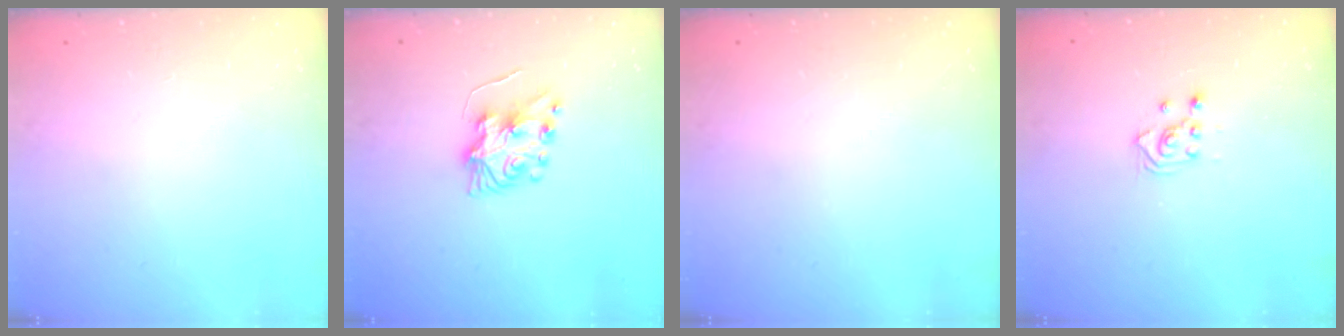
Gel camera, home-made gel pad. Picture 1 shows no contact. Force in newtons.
{"total": 7.8, "press": 7.8, "slide": 0.7}
{"total": 0.0}
{"total": 2.4, "press": 2.2, "slide": 0.8}